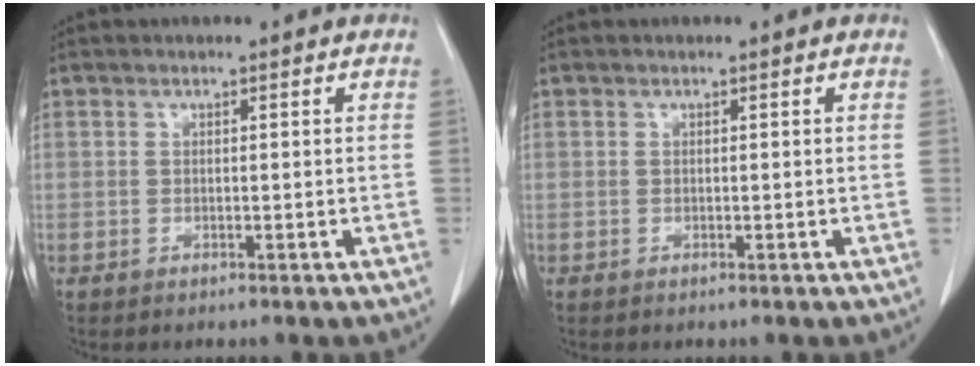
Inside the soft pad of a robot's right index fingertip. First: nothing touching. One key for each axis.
{"total": 0.0}